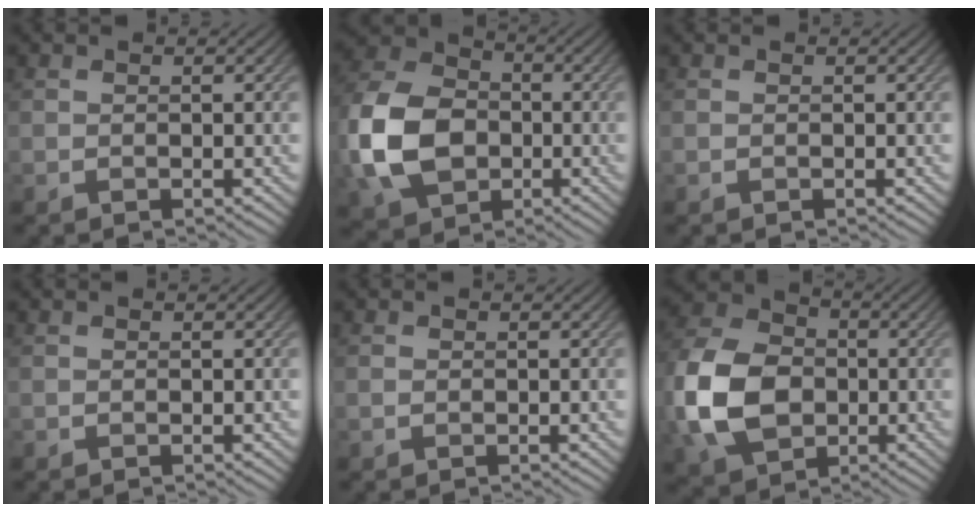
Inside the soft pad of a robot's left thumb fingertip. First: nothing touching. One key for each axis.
{"total": 14.6, "fx": -2.8, "fy": 10.8, "fz": 9.3, "tx": -0.251, "ty": -0.013, "tz": -0.065}
{"total": 0.0}
{"total": 0.0}
{"total": 0.5, "fx": -0.1, "fy": 0.4, "fz": 0.3, "tx": -0.007, "ty": -0.002, "tz": -0.003}
{"total": 14.5, "fx": -2.5, "fy": 10.8, "fz": 9.4, "tx": -0.254, "ty": -0.015, "tz": -0.055}